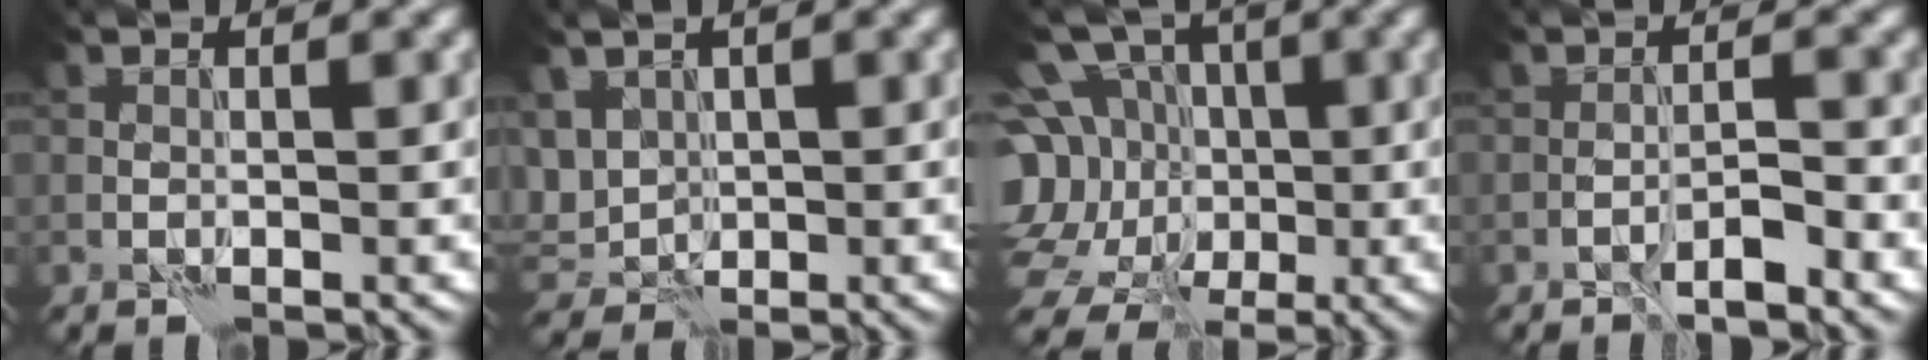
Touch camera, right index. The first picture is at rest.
{"total": 3.6, "force": [1.1, 2.9, 1.9], "torque": [-0.058, 0.009, 0.032]}
{"total": 15.1, "force": [-0.5, 13.4, 7.0], "torque": [-0.187, 0.021, -0.022]}
{"total": 2.2, "force": [-1.6, 0.3, 1.5], "torque": [-0.021, 0.008, -0.028]}